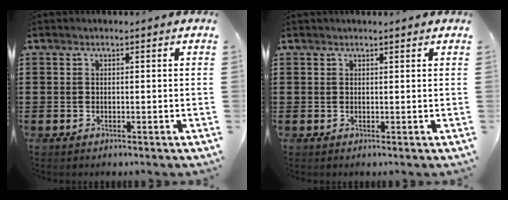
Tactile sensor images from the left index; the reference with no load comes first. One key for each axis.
{"total": 0.7, "fx": 0.6, "fy": 0.3, "fz": 0.0, "tx": -0.002, "ty": 0.001, "tz": 0.013}